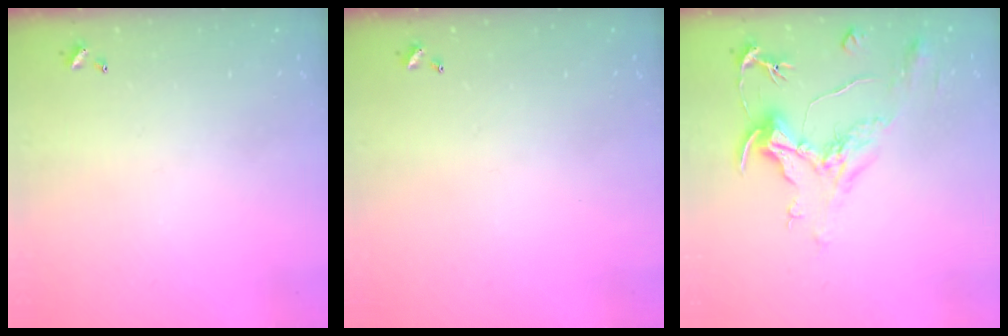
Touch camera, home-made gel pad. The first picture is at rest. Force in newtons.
{"total": 0.0}
{"total": 2.3, "press": 1.8, "slide": 1.3}